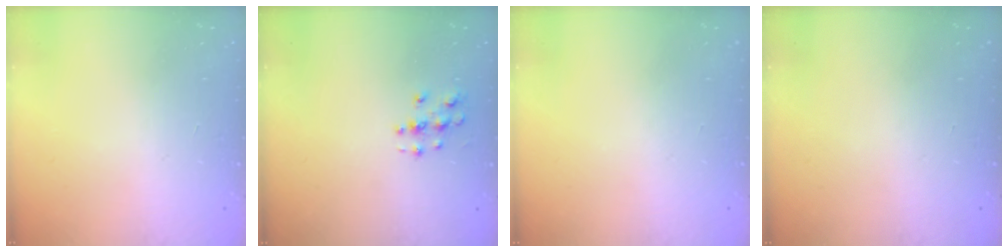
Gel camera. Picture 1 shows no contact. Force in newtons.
{"total": 3.1, "press": 3.0, "slide": 0.3}
{"total": 0.0}
{"total": 0.0}